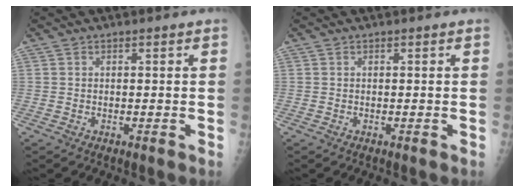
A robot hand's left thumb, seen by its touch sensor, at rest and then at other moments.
{"total": 0.0}